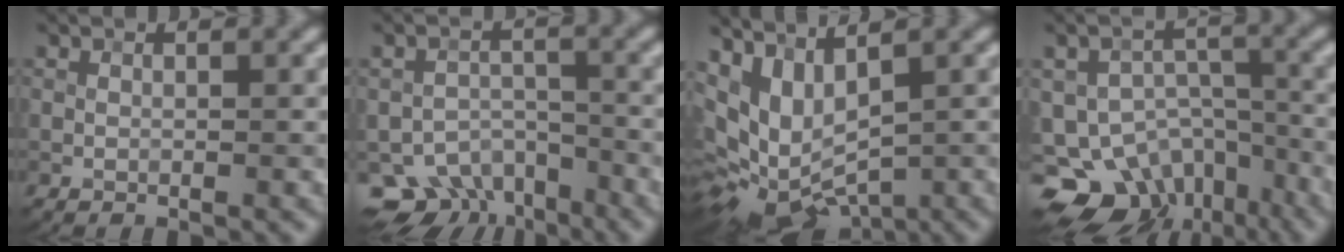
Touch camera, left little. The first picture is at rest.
{"total": 7.4, "force": [-5.4, 4.3, 2.6], "torque": [-0.034, -0.012, -0.083]}
{"total": 8.1, "force": [1.0, 4.3, 6.8], "torque": [-0.138, -0.013, 0.030]}
{"total": 11.7, "force": [-7.5, 7.7, 4.7], "torque": [-0.076, -0.001, -0.102]}